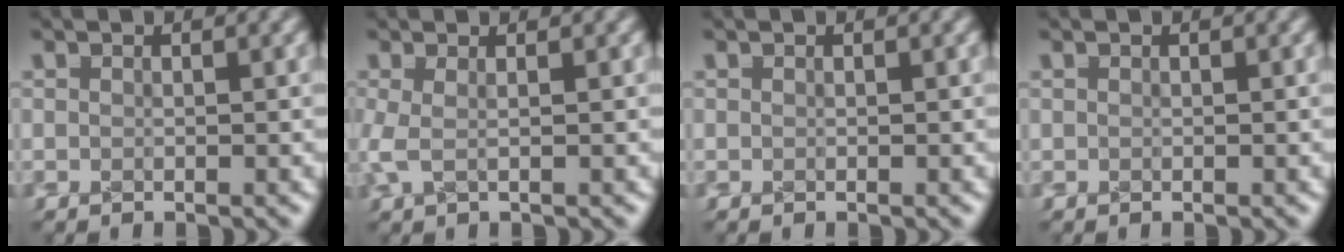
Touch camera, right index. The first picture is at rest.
{"total": 1.4, "force": [0.6, -0.1, 1.2], "torque": [-0.030, -0.004, 0.019]}
{"total": 0.0}
{"total": 0.0}